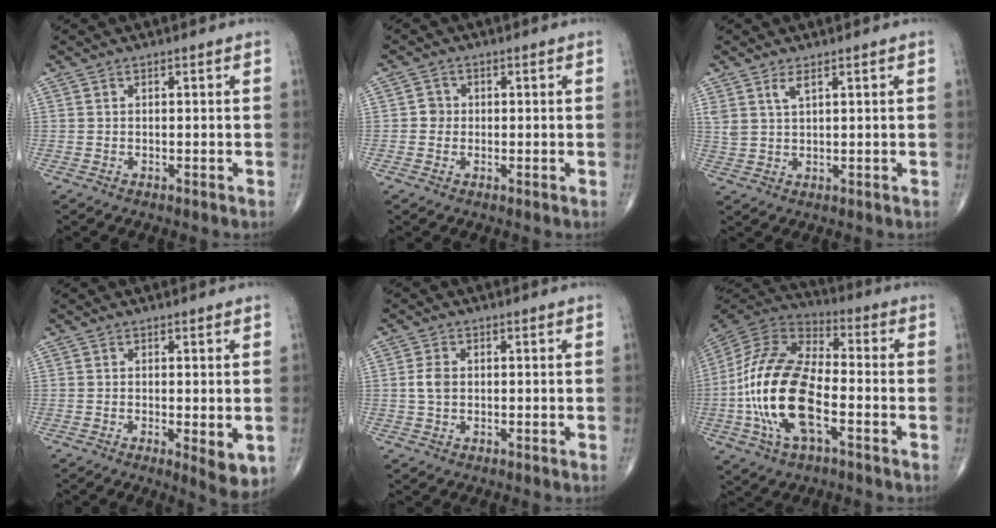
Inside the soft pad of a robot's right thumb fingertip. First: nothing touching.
{"total": 2.0, "force": [-0.2, 1.9, 0.6], "torque": [0.004, 0.007, -0.007]}
{"total": 3.1, "force": [1.8, 1.0, 2.2], "torque": [-0.048, -0.008, 0.042]}
{"total": 5.1, "force": [-1.0, 1.5, 4.8], "torque": [-0.070, -0.016, -0.014]}
{"total": 2.9, "force": [0.1, 2.0, 2.1], "torque": [-0.043, 0.005, -0.001]}
{"total": 20.5, "force": [-4.8, 9.8, 17.4], "torque": [-0.356, 0.024, -0.092]}